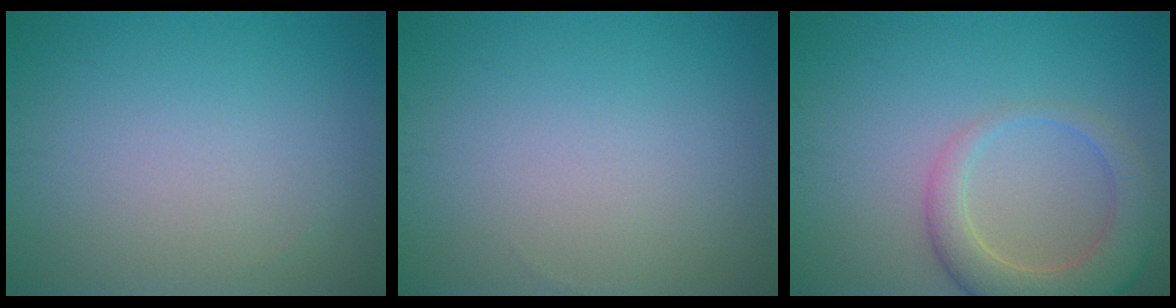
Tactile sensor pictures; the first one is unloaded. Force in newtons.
{"total": 0.0}
{"total": 5.2, "press": 5.2, "slide": 0.4}